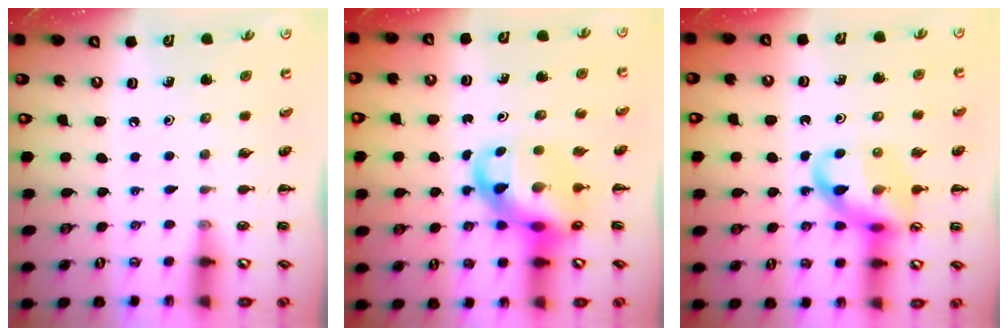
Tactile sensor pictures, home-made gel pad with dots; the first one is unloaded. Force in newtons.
{"total": 11.4, "press": 11.0, "slide": 3.0}
{"total": 13.0, "press": 12.8, "slide": 2.4}